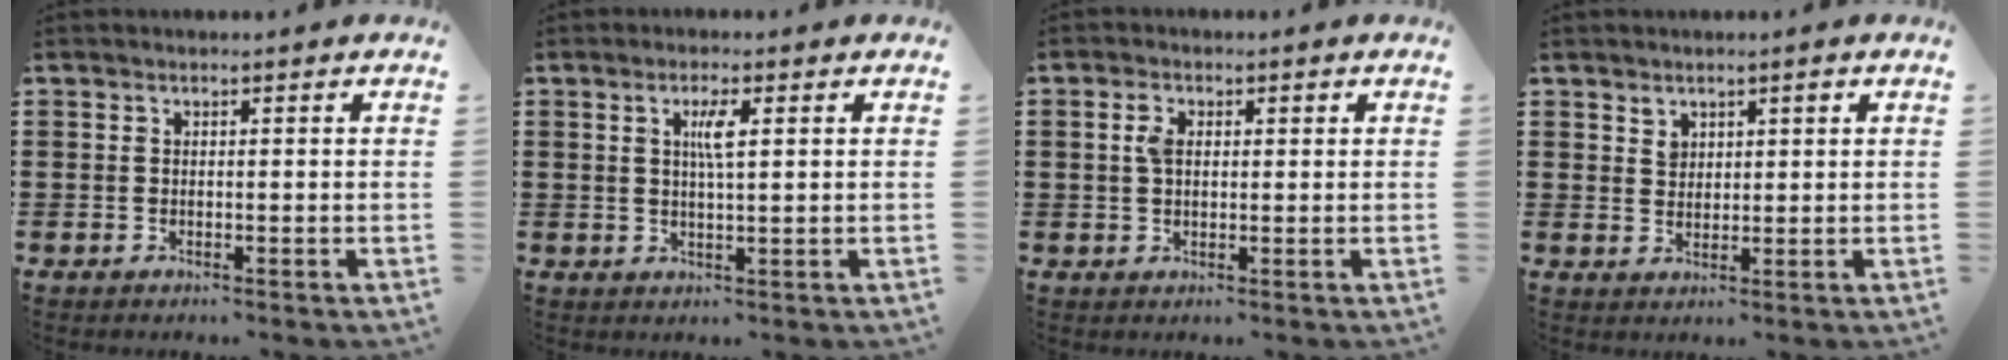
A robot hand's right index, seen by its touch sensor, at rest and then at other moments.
{"total": 3.1, "force": [0.9, 0.5, 2.9], "torque": [-0.061, 0.003, 0.012]}
{"total": 2.9, "force": [0.6, 1.6, 2.4], "torque": [-0.051, 0.009, 0.008]}
{"total": 1.8, "force": [1.2, 1.2, 0.7], "torque": [-0.017, 0.003, 0.024]}